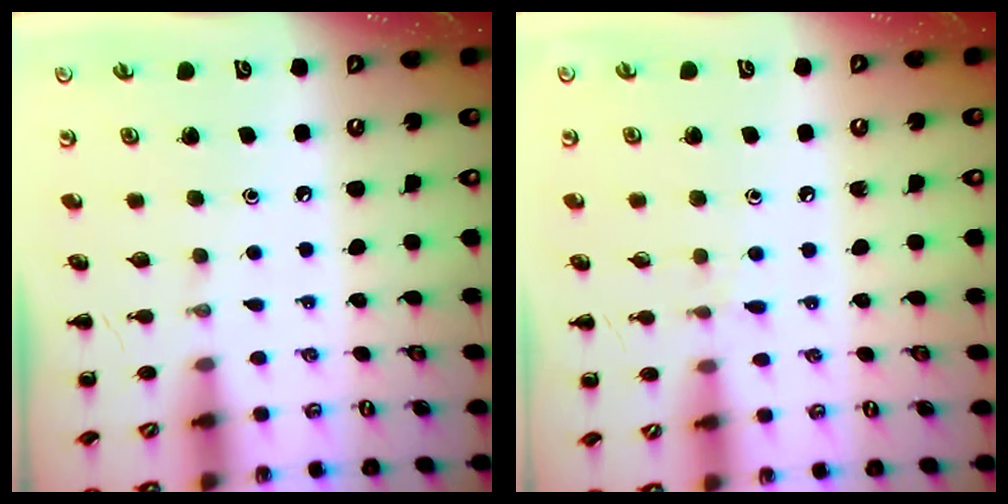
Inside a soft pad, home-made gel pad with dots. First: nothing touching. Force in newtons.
{"total": 5.4, "press": 4.9, "slide": 2.1}